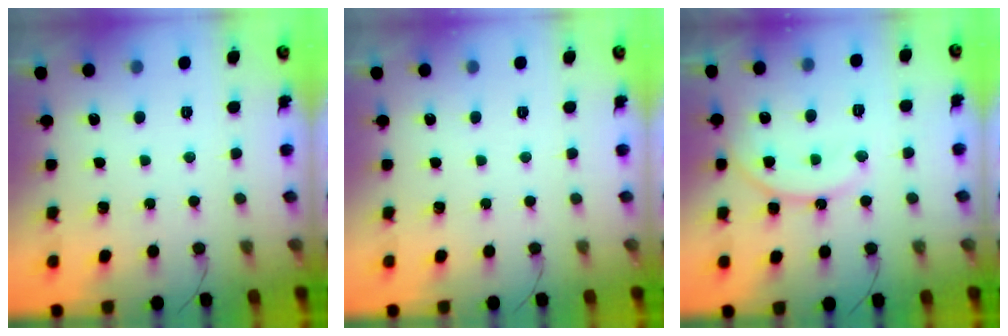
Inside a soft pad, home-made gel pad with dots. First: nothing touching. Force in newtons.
{"total": 0.0}
{"total": 13.8, "press": 13.7, "slide": 1.6}